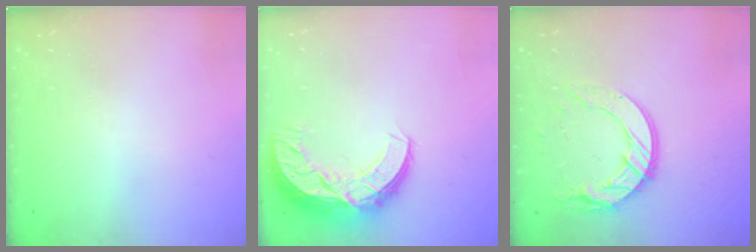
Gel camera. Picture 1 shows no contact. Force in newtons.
{"total": 13.5, "press": 13.5, "slide": 0.8}
{"total": 12.9, "press": 12.9, "slide": 0.8}